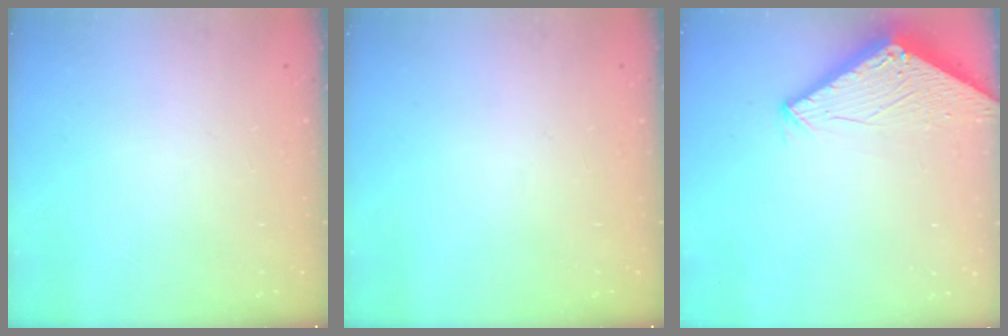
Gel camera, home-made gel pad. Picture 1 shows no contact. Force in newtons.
{"total": 0.0}
{"total": 2.8, "press": 2.8, "slide": 0.2}